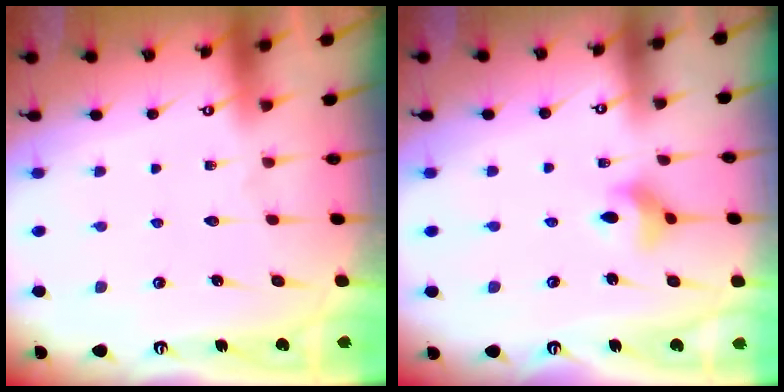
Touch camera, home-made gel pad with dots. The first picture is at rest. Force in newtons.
{"total": 6.3, "press": 6.1, "slide": 1.5}